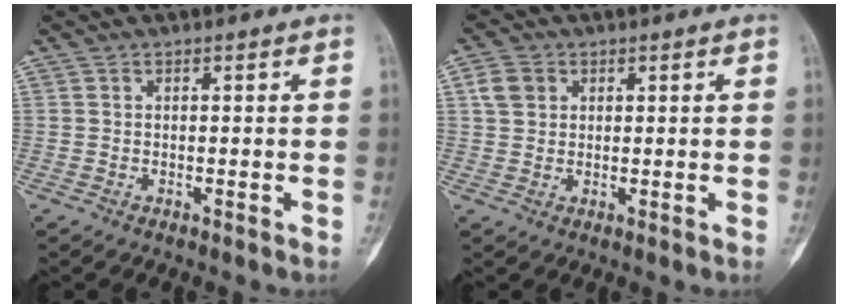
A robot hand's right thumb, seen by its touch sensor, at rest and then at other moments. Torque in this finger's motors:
{"motor_torque": [-0.75, 0.52, 0.22, -0.33, 0.07]}